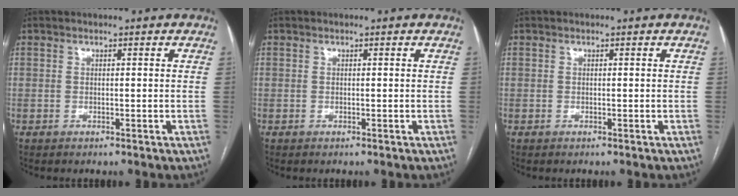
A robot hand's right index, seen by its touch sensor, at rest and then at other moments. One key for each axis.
{"total": 0.0}
{"total": 0.0}